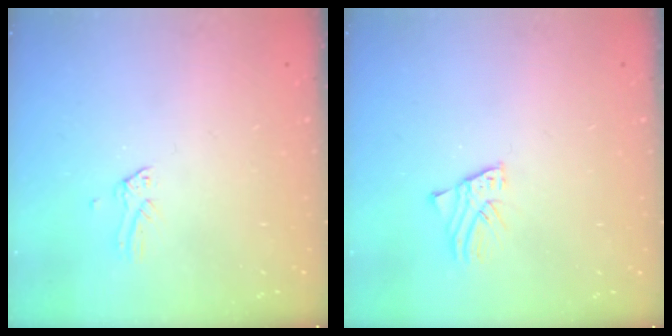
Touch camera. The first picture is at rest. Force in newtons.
{"total": 1.6, "press": 1.6, "slide": 0.2}